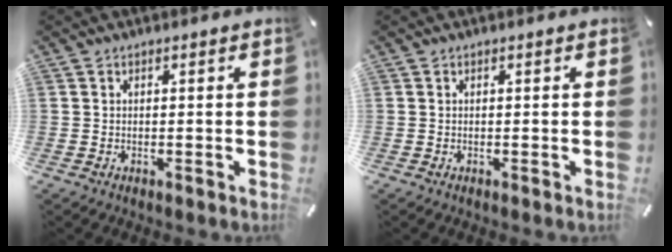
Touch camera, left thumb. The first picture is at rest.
{"total": 0.0}